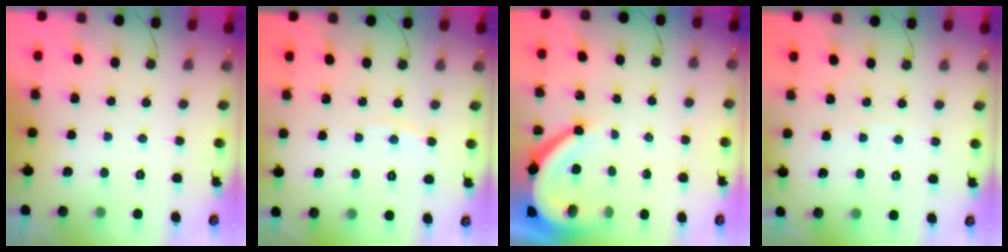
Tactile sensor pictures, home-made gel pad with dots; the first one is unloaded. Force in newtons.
{"total": 2.7, "press": 2.7, "slide": 0.3}
{"total": 10.6, "press": 10.5, "slide": 1.3}
{"total": 2.8, "press": 2.8, "slide": 0.3}